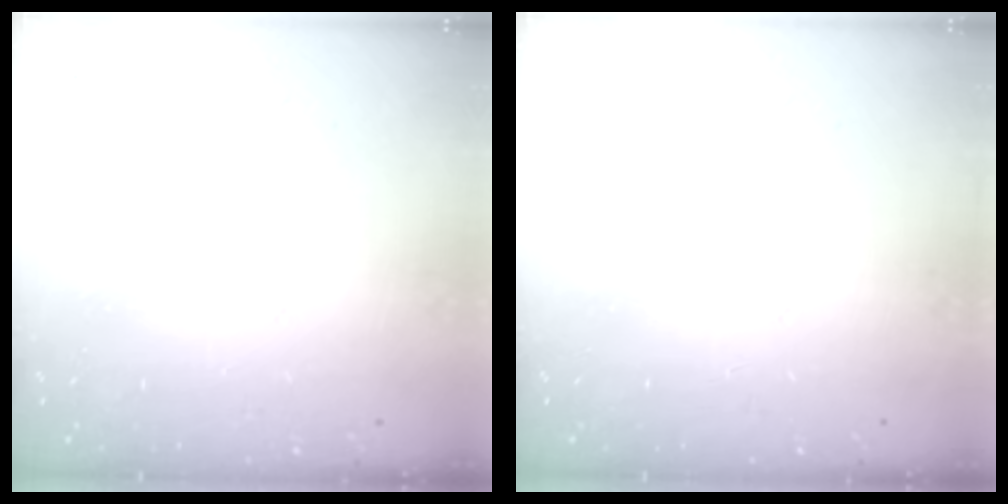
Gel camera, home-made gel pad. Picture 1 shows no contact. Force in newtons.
{"total": 0.0}